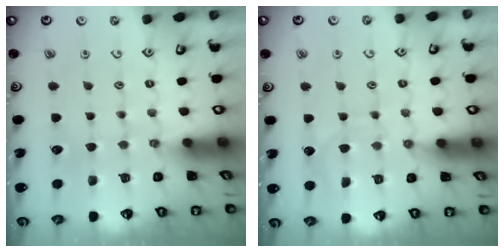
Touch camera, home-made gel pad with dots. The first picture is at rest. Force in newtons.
{"total": 5.3, "press": 5.2, "slide": 0.6}